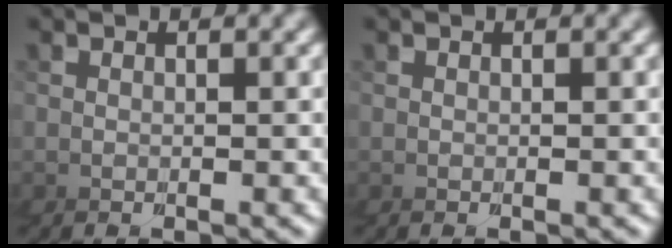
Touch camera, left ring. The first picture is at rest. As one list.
[{"total": 0.0}]